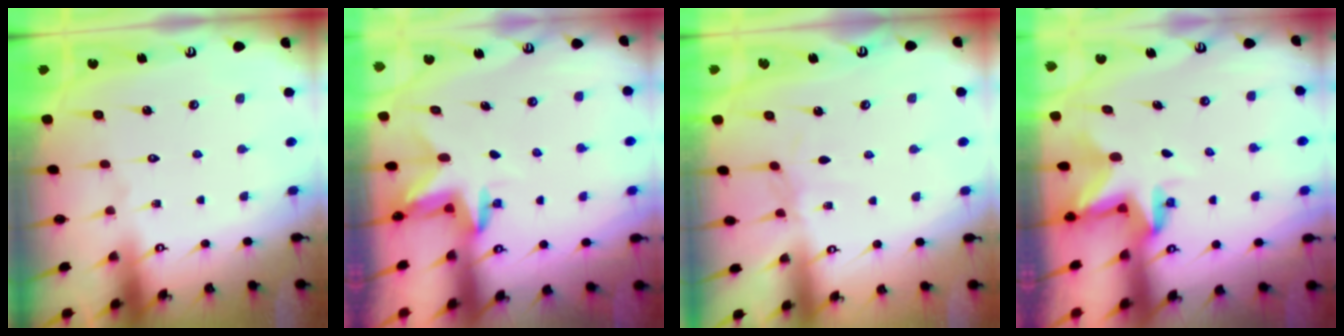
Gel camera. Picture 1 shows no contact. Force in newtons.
{"total": 3.3, "press": 3.3, "slide": 0.3}
{"total": 1.5, "press": 1.5, "slide": 0.4}
{"total": 2.9, "press": 2.9, "slide": 0.1}